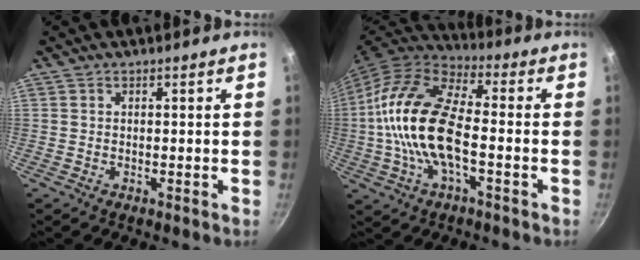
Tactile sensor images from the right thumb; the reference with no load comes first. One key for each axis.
{"total": 18.6, "fx": -2.0, "fy": 8.8, "fz": 16.2, "tx": -0.302, "ty": 0.033, "tz": -0.052}